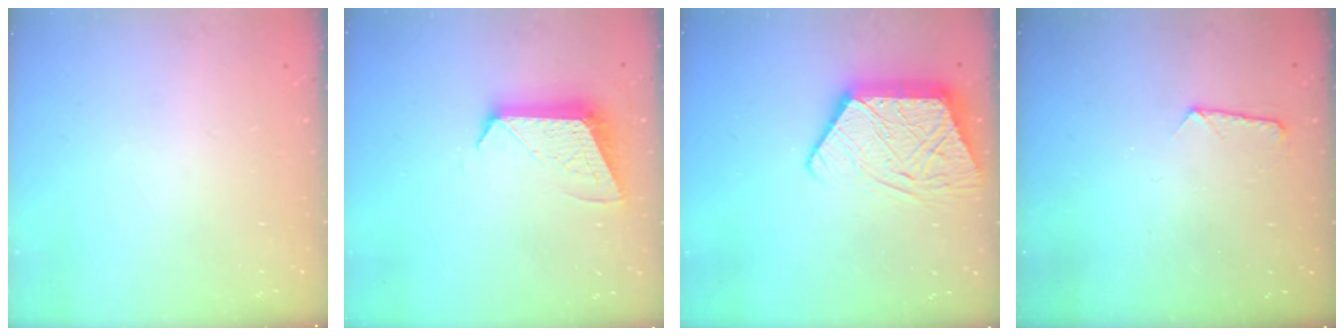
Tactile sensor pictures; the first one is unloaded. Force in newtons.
{"total": 10.1, "press": 10.1, "slide": 0.7}
{"total": 14.4, "press": 14.3, "slide": 1.2}
{"total": 8.1, "press": 8.1, "slide": 0.6}